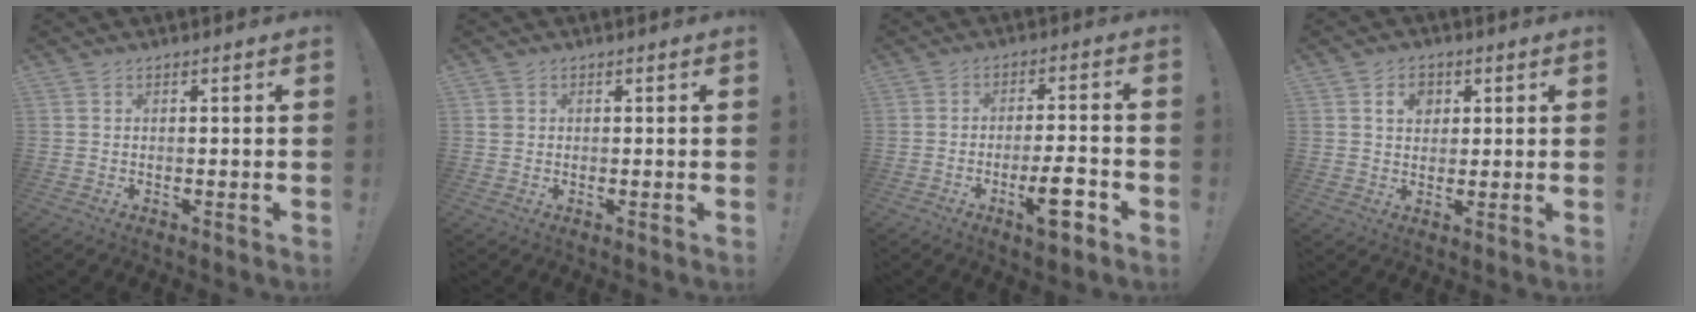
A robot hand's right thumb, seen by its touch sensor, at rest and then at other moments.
{"total": 1.4, "force": [0.4, 1.3, 0.4], "torque": [-0.003, 0.001, 0.008]}
{"total": 9.7, "force": [-4.5, 1.9, 8.3], "torque": [-0.113, 0.010, -0.078]}
{"total": 5.3, "force": [2.1, 4.1, 2.7], "torque": [-0.033, -0.001, 0.035]}